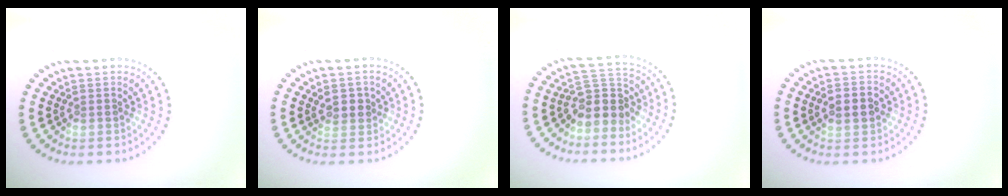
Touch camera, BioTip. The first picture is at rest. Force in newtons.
{"total": 1.4, "press": 1.3, "slide": 0.5}
{"total": 3.7, "press": 3.4, "slide": 1.5}
{"total": 3.2, "press": 3.2, "slide": 0.1}